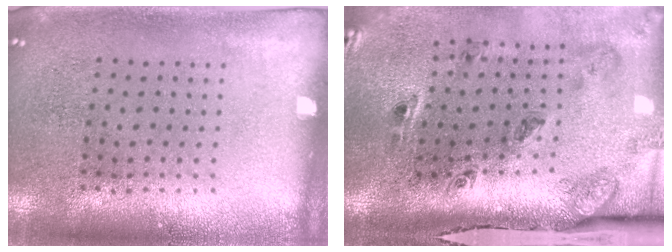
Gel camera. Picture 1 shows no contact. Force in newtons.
{"total": 3.4, "press": 2.1, "slide": 2.6}